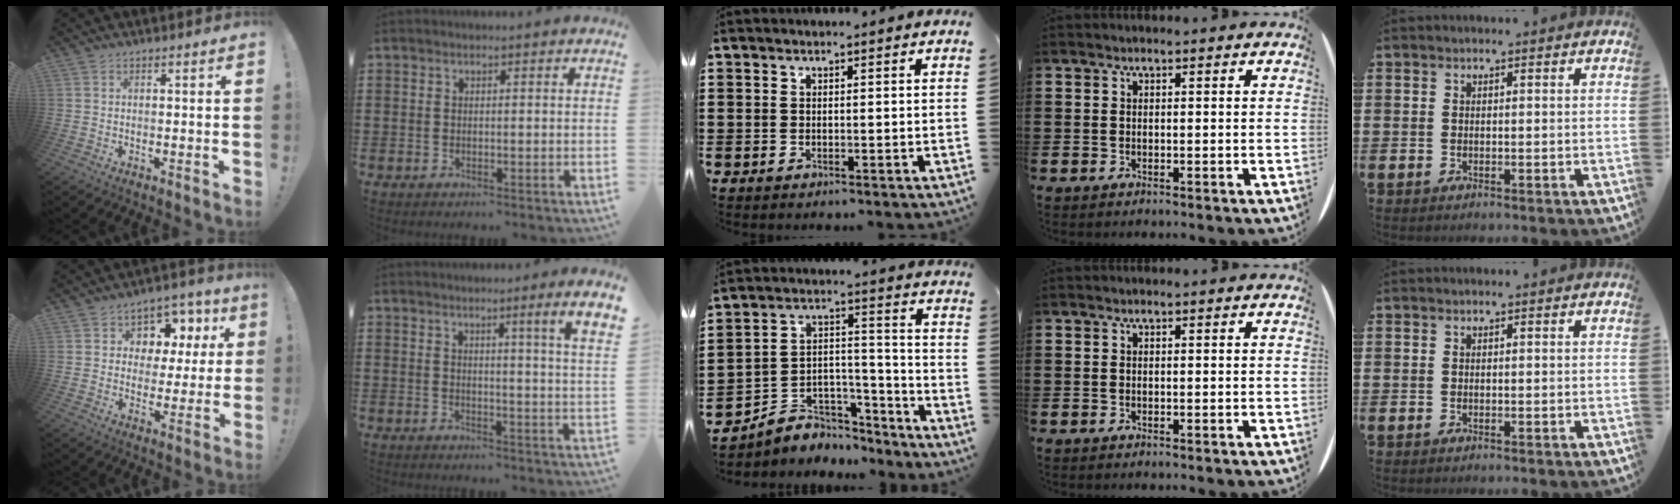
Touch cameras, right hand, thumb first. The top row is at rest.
{"thumb": {"total": 8.0, "force": [2.8, 7.0, 2.7], "torque": [-0.030, -0.025, 0.056]}, "index": {"total": 3.5, "force": [2.1, -1.1, 2.6], "torque": [-0.038, -0.019, 0.026]}, "middle": {"total": 4.7, "force": [-3.9, 2.7, 0.2], "torque": [-0.019, 0.000, -0.080]}}